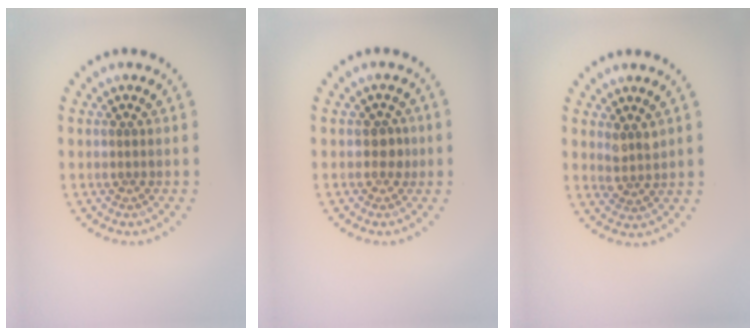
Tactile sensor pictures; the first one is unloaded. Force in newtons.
{"total": 1.3, "press": 1.2, "slide": 0.5}
{"total": 1.7, "press": 1.4, "slide": 1.0}